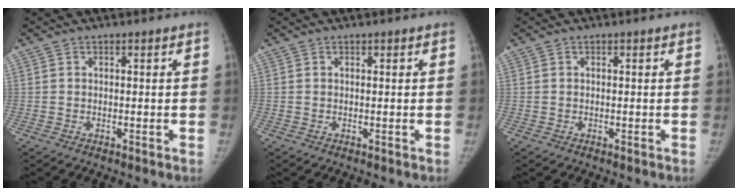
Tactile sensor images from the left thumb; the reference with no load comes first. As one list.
[{"total": 0.0}, {"total": 0.0}]